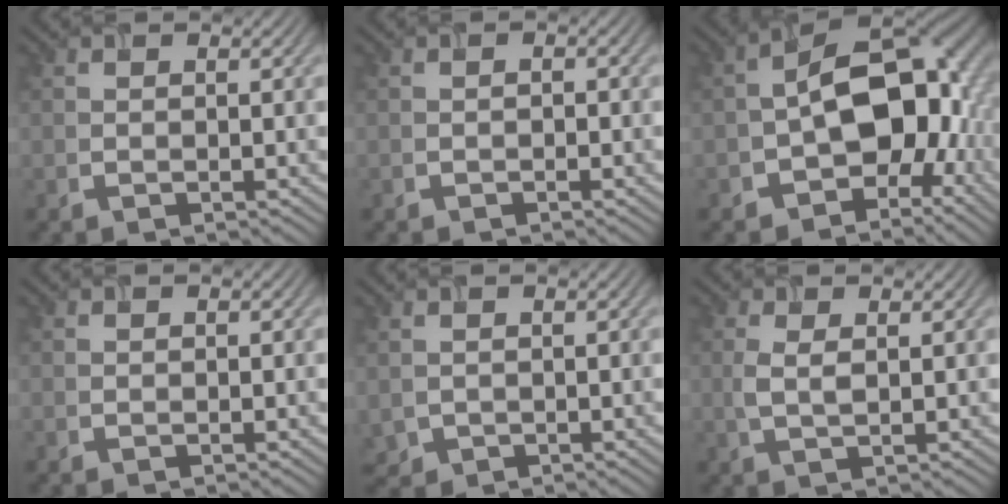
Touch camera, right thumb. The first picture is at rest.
{"total": 0.8, "force": [-0.5, 0.4, 0.5], "torque": [-0.007, 0.002, -0.008]}
{"total": 13.7, "force": [-2.4, 9.0, 10.1], "torque": [-0.138, -0.002, -0.046]}
{"total": 0.0}
{"total": 1.7, "force": [0.0, 1.5, 0.7], "torque": [-0.027, -0.010, 0.003]}
{"total": 2.4, "force": [0.5, 0.9, 2.2], "torque": [-0.057, 0.000, 0.011]}